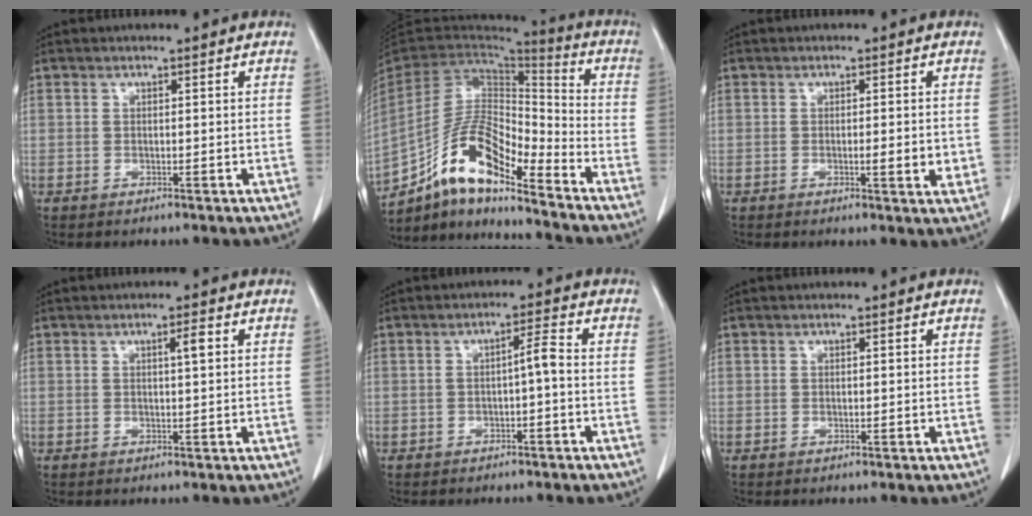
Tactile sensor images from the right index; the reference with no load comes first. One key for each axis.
{"total": 14.4, "fx": -10.3, "fy": 3.5, "fz": 9.4, "tx": -0.181, "ty": 0.021, "tz": -0.187}
{"total": 3.4, "fx": -0.5, "fy": 0.6, "fz": 3.3, "tx": -0.043, "ty": -0.003, "tz": -0.007}
{"total": 1.8, "fx": 0.6, "fy": 0.1, "fz": 1.7, "tx": -0.029, "ty": 0.001, "tz": 0.009}
{"total": 2.7, "fx": -0.7, "fy": 0.1, "fz": 2.6, "tx": -0.039, "ty": 0.007, "tz": -0.013}
{"total": 0.0}